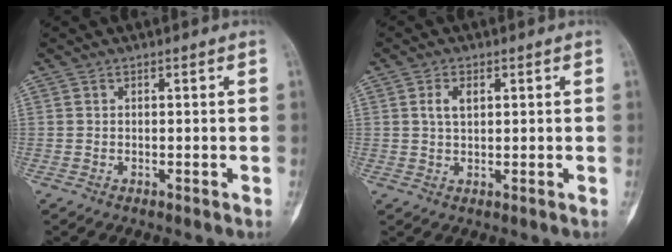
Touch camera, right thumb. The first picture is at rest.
{"total": 3.1, "force": [1.0, 1.6, 2.5], "torque": [-0.048, 0.003, 0.020]}